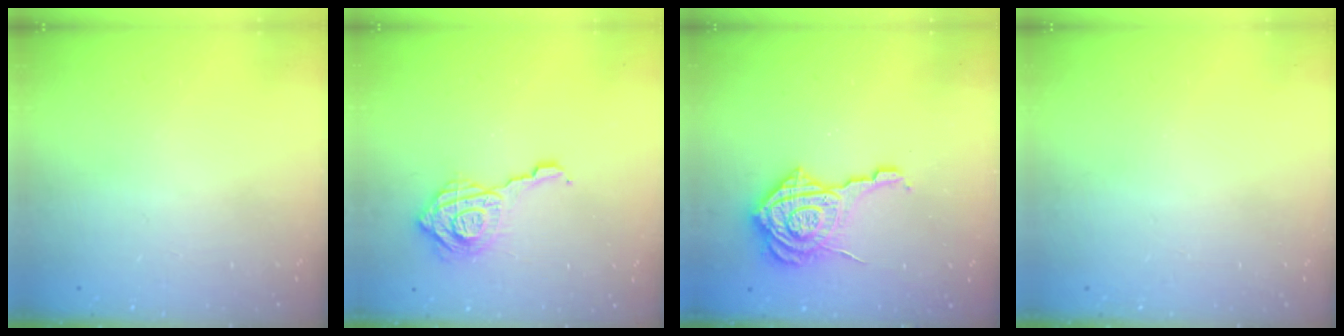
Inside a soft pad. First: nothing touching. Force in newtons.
{"total": 13.8, "press": 13.8, "slide": 1.3}
{"total": 13.9, "press": 13.8, "slide": 1.7}
{"total": 0.0}